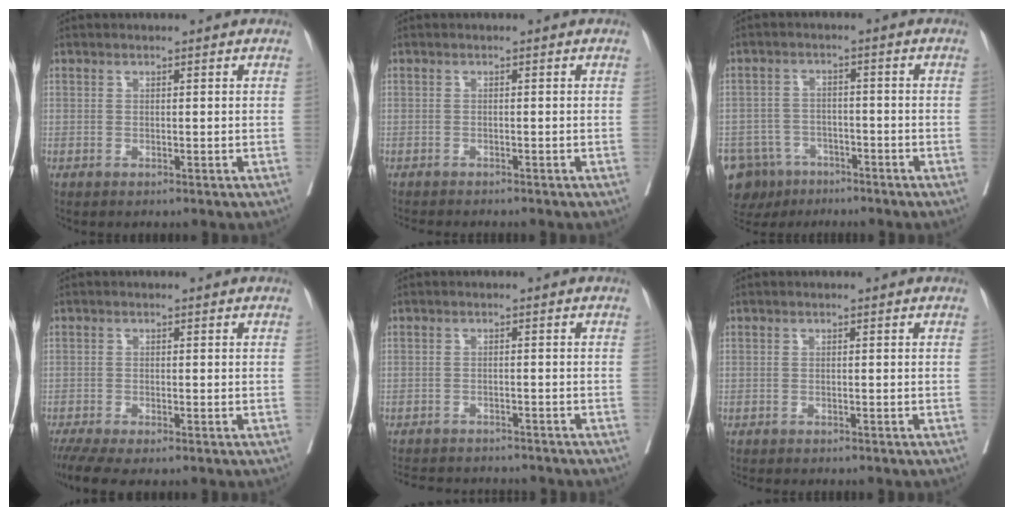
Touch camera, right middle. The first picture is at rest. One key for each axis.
{"total": 5.1, "fx": -4.6, "fy": 0.8, "fz": 2.1, "tx": -0.024, "ty": -0.008, "tz": -0.065}
{"total": 9.3, "fx": -6.7, "fy": 6.1, "fz": 2.0, "tx": -0.038, "ty": 0.004, "tz": -0.104}
{"total": 5.8, "fx": -4.5, "fy": 1.0, "fz": 3.6, "tx": -0.059, "ty": -0.012, "tz": -0.078}
{"total": 12.2, "fx": -11.2, "fy": 2.8, "fz": 3.9, "tx": -0.073, "ty": -0.002, "tz": -0.143}
{"total": 4.7, "fx": -4.2, "fy": 0.9, "fz": 2.0, "tx": -0.025, "ty": -0.007, "tz": -0.056}